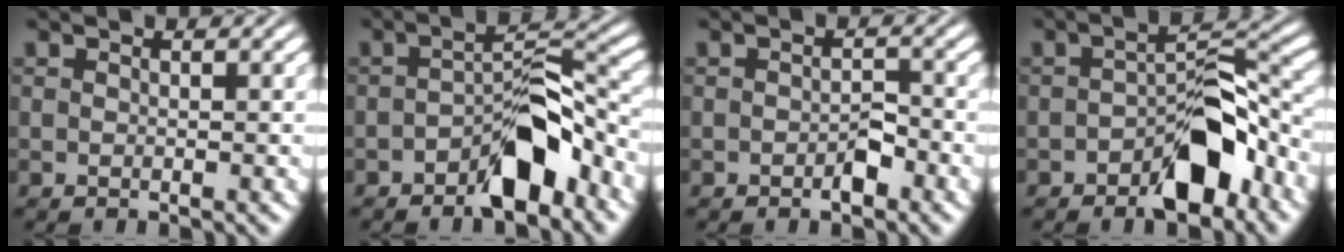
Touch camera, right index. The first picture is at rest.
{"total": 4.4, "force": [-2.7, 0.5, 3.5], "torque": [-0.036, -0.003, -0.039]}
{"total": 1.3, "force": [-1.0, -0.1, 0.8], "torque": [-0.002, -0.003, -0.013]}
{"total": 4.8, "force": [-2.6, 1.0, 3.9], "torque": [-0.043, -0.004, -0.038]}